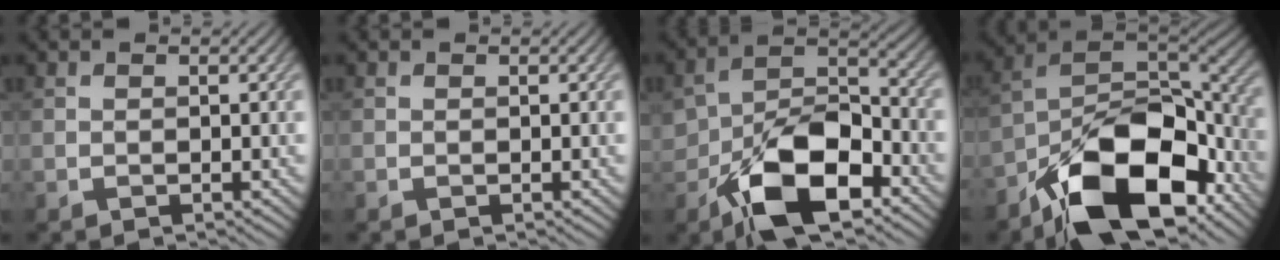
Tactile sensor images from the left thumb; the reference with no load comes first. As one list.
[{"total": 0.0}, {"total": 12.6, "force": [-6.1, 7.1, 8.3], "torque": [-0.158, -0.020, -0.105]}, {"total": 17.7, "force": [-10.1, 8.6, 11.6], "torque": [-0.185, -0.032, -0.185]}]